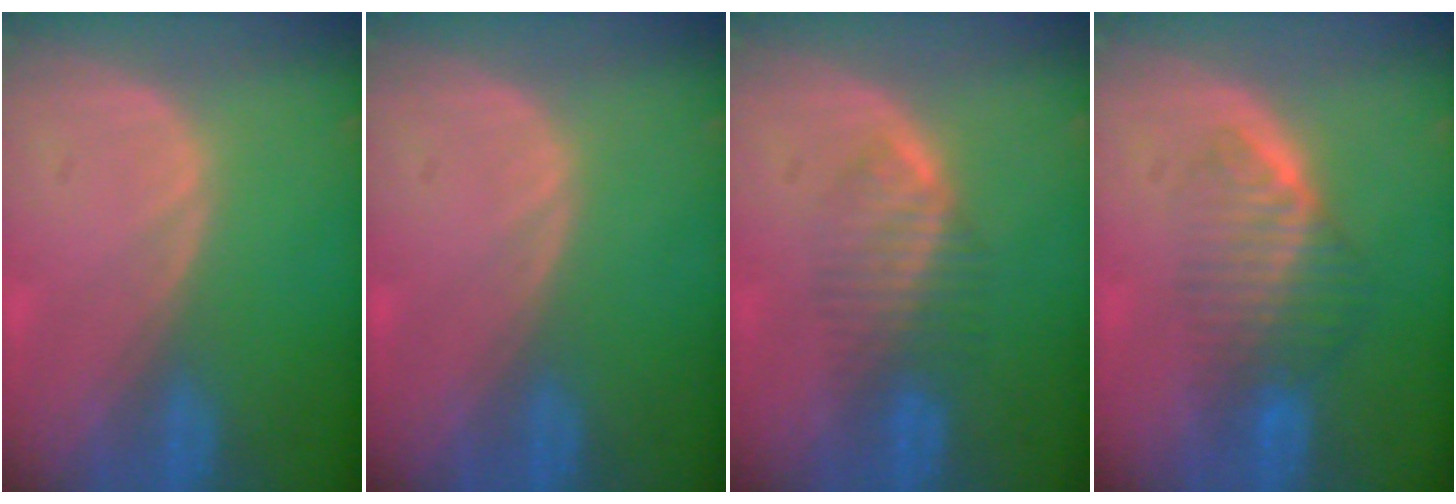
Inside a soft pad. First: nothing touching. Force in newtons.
{"total": 0.0}
{"total": 4.4, "press": 4.3, "slide": 0.9}
{"total": 6.5, "press": 5.8, "slide": 2.8}